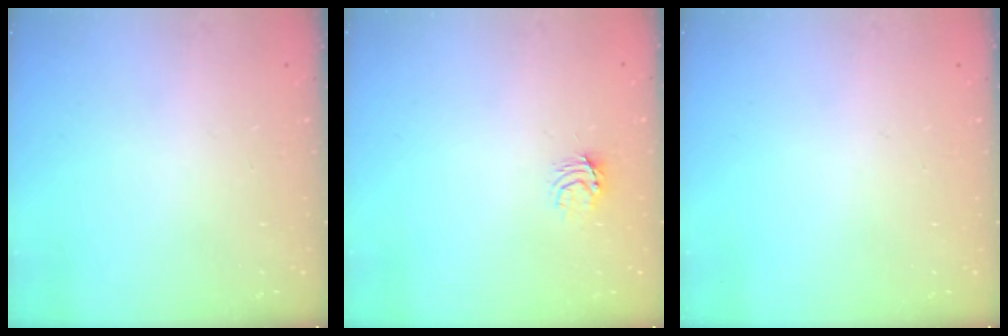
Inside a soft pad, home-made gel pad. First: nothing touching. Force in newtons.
{"total": 4.0, "press": 4.0, "slide": 0.4}
{"total": 0.0}